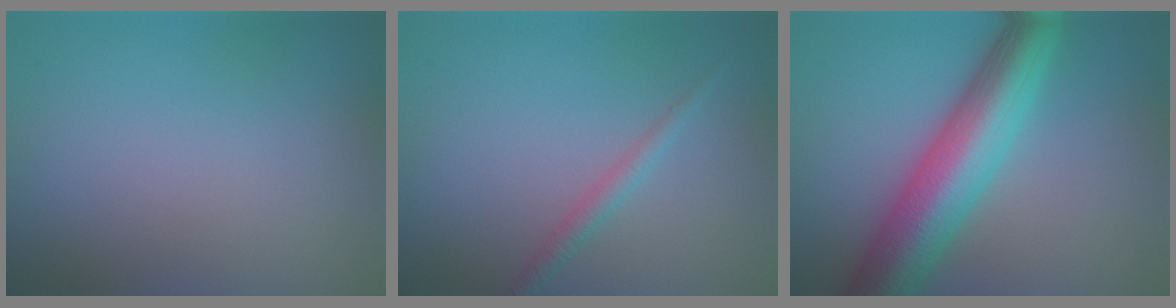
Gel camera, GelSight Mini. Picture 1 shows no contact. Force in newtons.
{"total": 1.6, "press": 1.6, "slide": 0.1}
{"total": 9.2, "press": 9.2, "slide": 0.3}